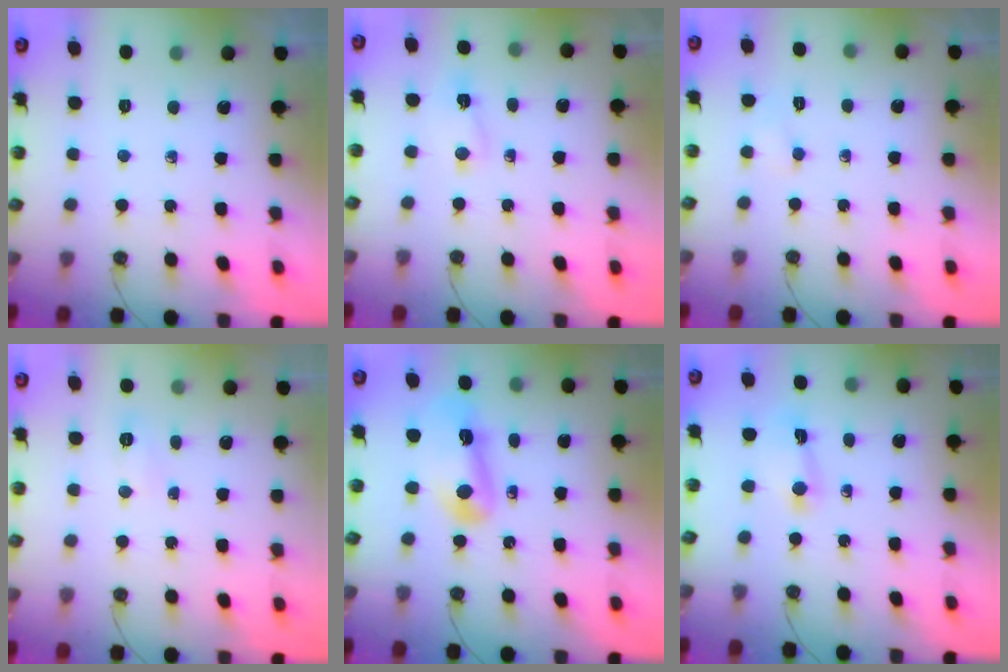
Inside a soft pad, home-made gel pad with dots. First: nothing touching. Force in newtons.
{"total": 2.4, "press": 2.1, "slide": 1.1}
{"total": 11.3, "press": 3.8, "slide": 10.7}
{"total": 6.1, "press": 6.1, "slide": 0.6}
{"total": 12.7, "press": 12.6, "slide": 1.5}
{"total": 2.7, "press": 2.7, "slide": 0.3}